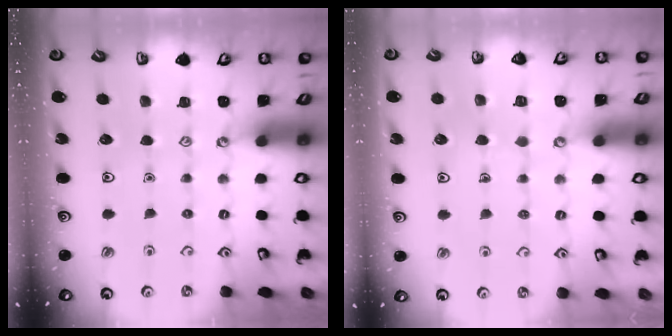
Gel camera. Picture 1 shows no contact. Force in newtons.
{"total": 3.0, "press": 3.0, "slide": 0.2}